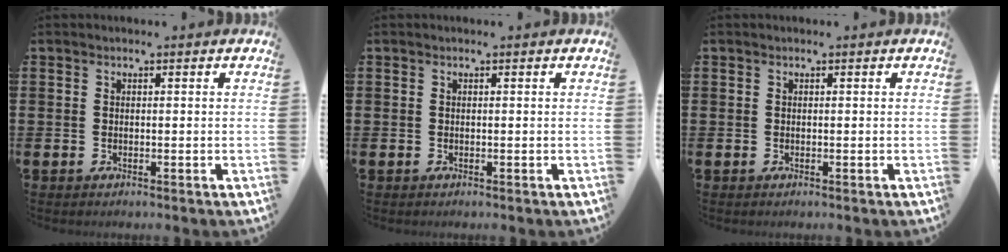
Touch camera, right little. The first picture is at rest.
{"total": 0.0}
{"total": 0.0}